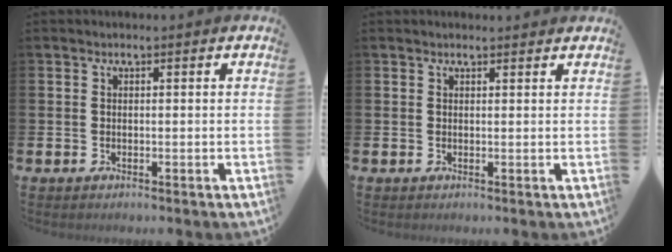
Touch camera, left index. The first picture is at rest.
{"total": 0.8, "force": [0.8, 0.1, 0.2], "torque": [0.008, -0.003, 0.012]}